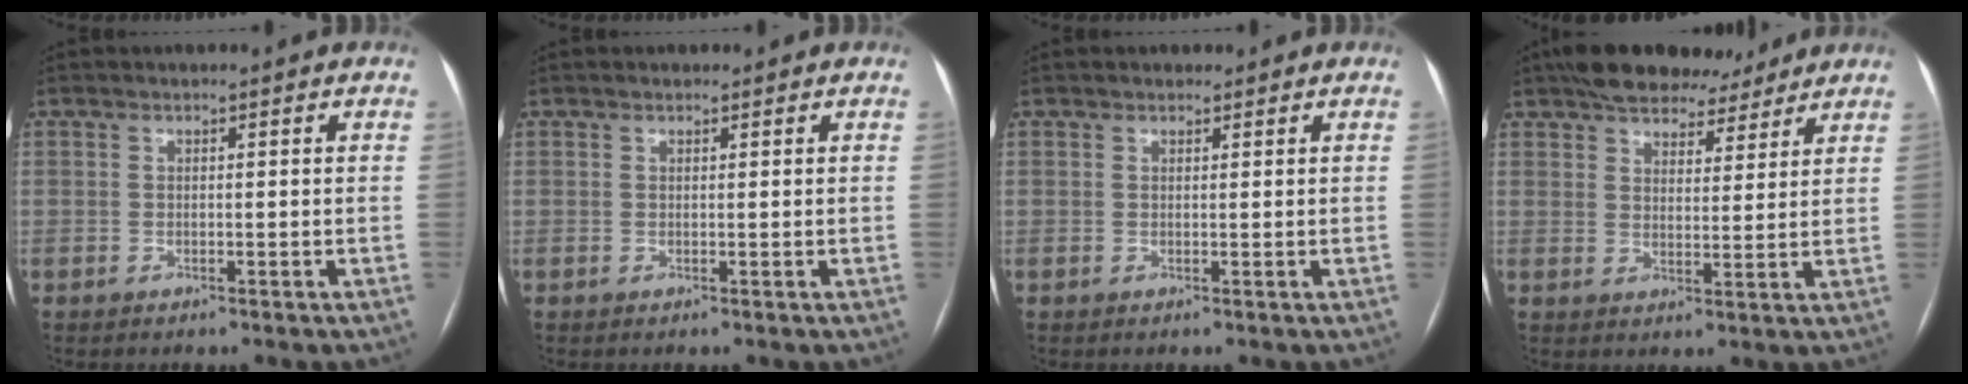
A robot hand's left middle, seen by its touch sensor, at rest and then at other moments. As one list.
[{"total": 0.8, "force": [0.5, 0.6, 0.1], "torque": [0.003, 0.004, 0.005]}, {"total": 1.2, "force": [0.8, 0.9, 0.0], "torque": [0.006, 0.005, 0.009]}, {"total": 13.4, "force": [11.1, 5.4, 5.3], "torque": [-0.082, 0.031, 0.161]}]